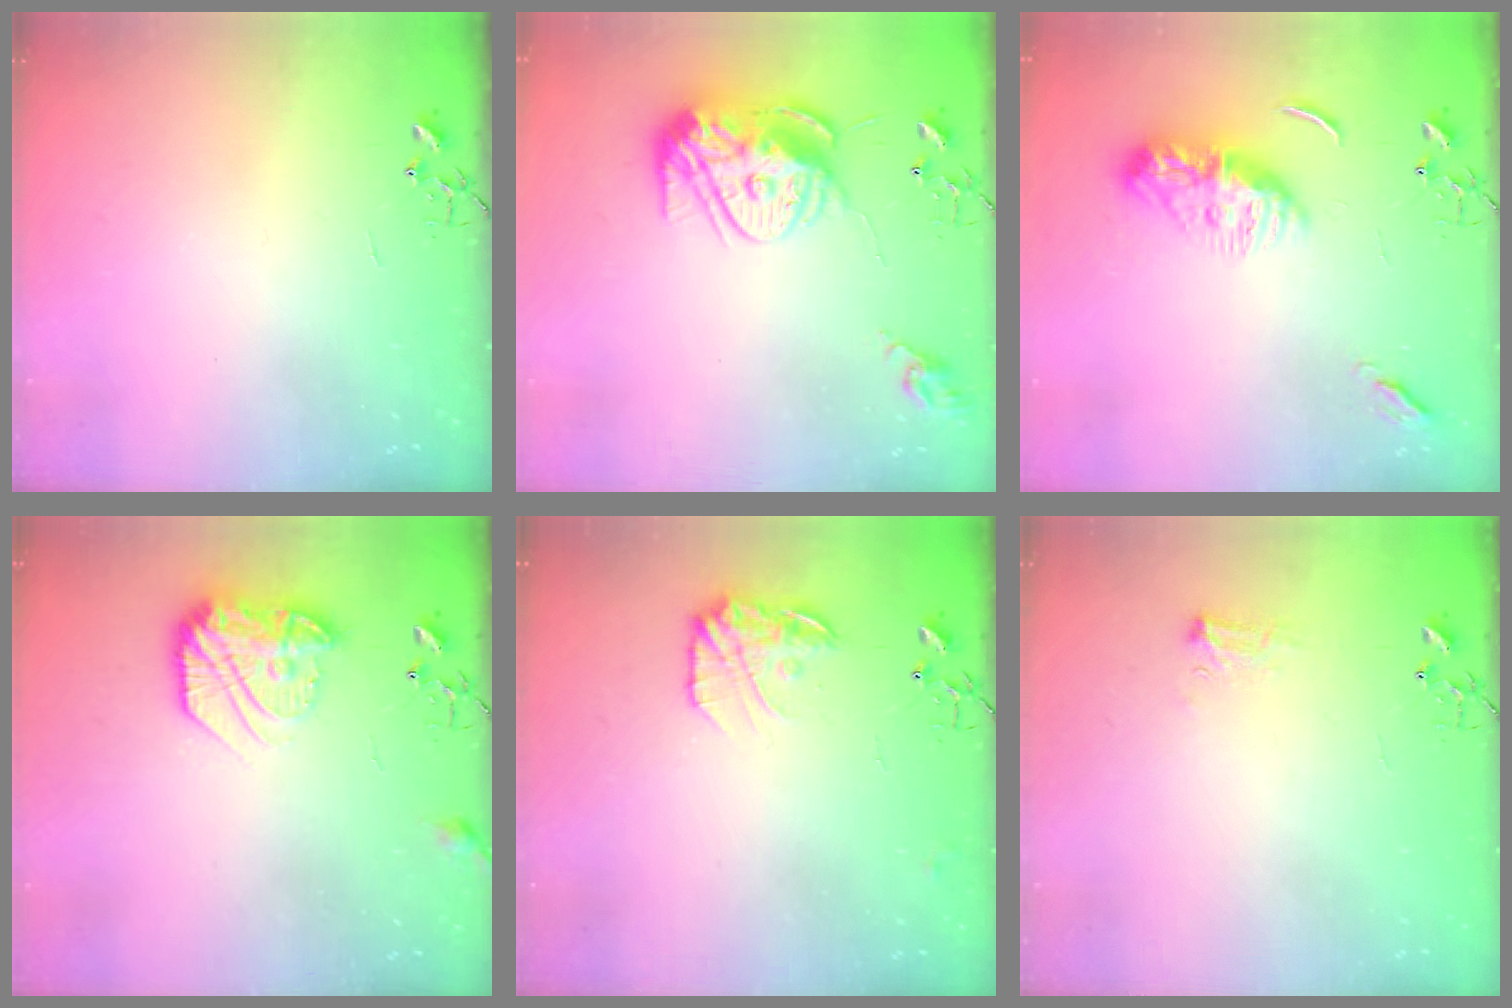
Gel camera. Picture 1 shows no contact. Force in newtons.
{"total": 14.9, "press": 14.8, "slide": 1.2}
{"total": 10.4, "press": 10.3, "slide": 0.7}
{"total": 15.3, "press": 15.2, "slide": 1.0}
{"total": 13.3, "press": 13.3, "slide": 0.8}
{"total": 7.3, "press": 7.2, "slide": 0.9}